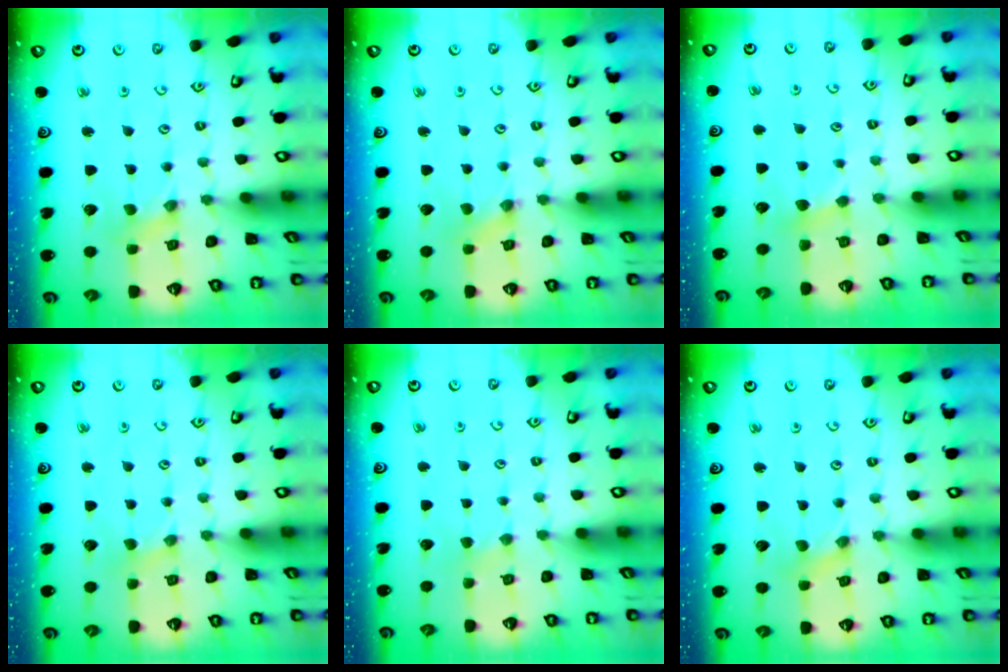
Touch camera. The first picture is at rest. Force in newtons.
{"total": 0.0}
{"total": 2.5, "press": 2.4, "slide": 0.2}
{"total": 1.6, "press": 1.5, "slide": 0.3}
{"total": 1.7, "press": 1.6, "slide": 0.4}
{"total": 0.6, "press": 0.6, "slide": 0.1}